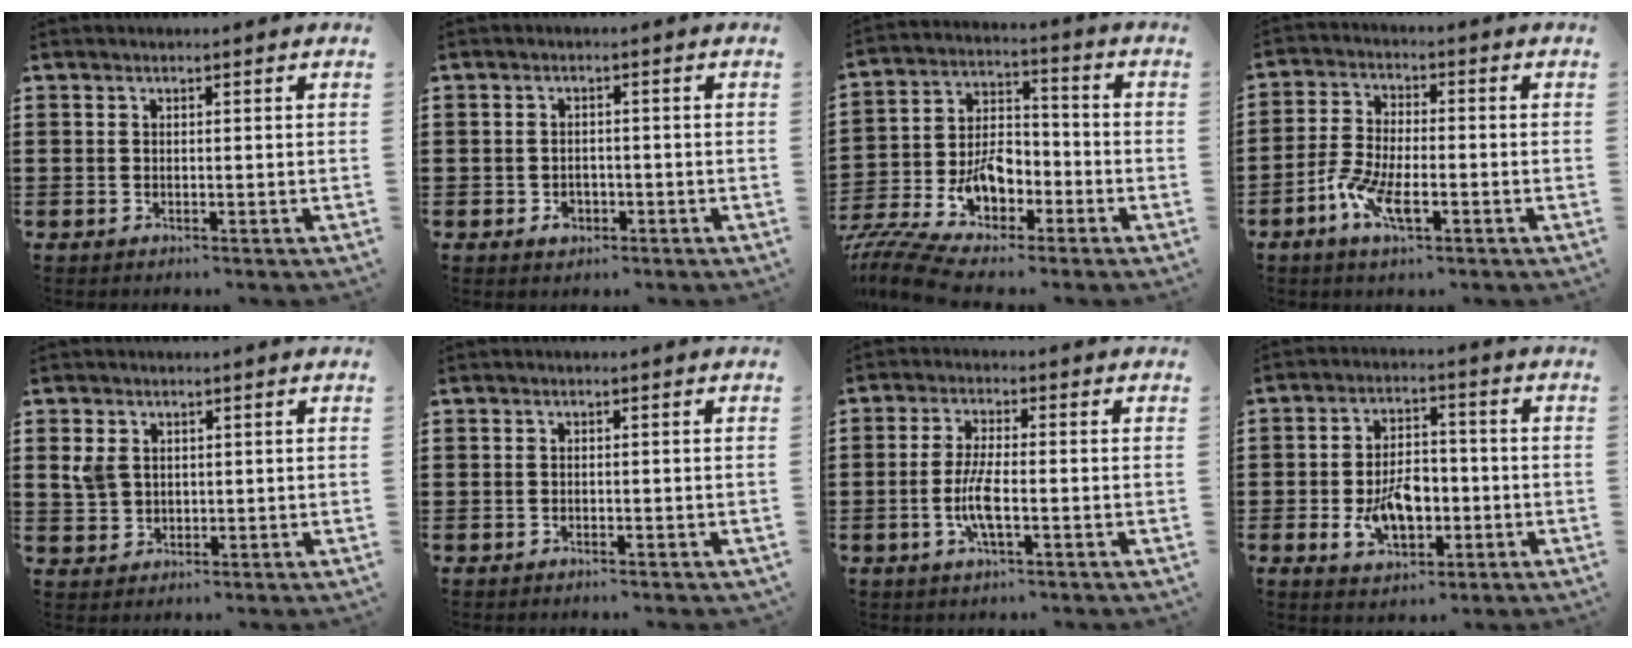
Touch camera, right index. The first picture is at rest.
{"total": 2.1, "force": [-1.1, 1.4, 1.1], "torque": [-0.022, 0.000, -0.022]}
{"total": 9.8, "force": [-5.8, 5.1, 6.0], "torque": [-0.148, -0.002, -0.115]}
{"total": 7.0, "force": [-3.4, 2.4, 5.6], "torque": [-0.130, -0.008, -0.066]}
{"total": 3.2, "force": [0.9, 2.5, 1.6], "torque": [-0.048, 0.007, 0.015]}
{"total": 0.6, "force": [-0.6, -0.1, 0.2], "torque": [-0.008, -0.005, -0.011]}
{"total": 5.3, "force": [-1.5, 1.1, 5.0], "torque": [-0.112, -0.008, -0.035]}
{"total": 8.1, "force": [-2.1, 4.6, 6.3], "torque": [-0.110, 0.000, -0.040]}